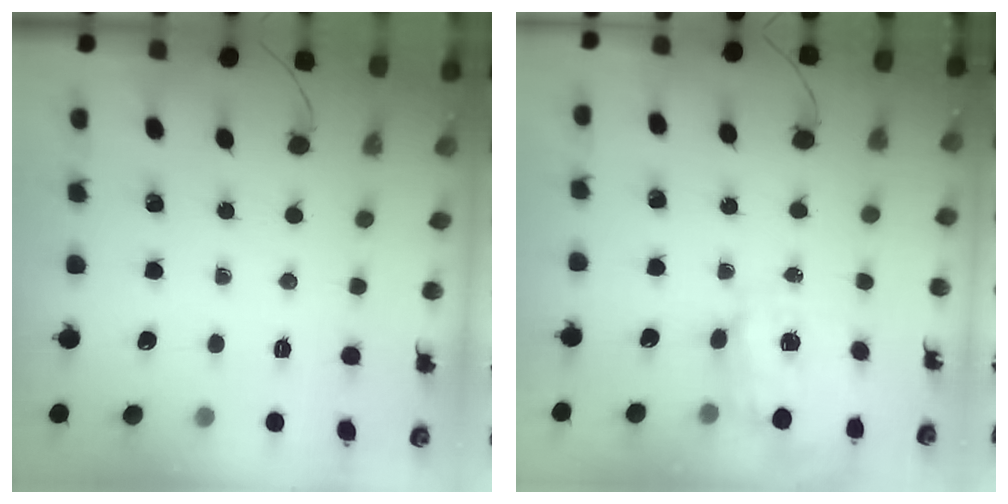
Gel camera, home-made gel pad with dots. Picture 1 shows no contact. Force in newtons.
{"total": 3.6, "press": 3.5, "slide": 1.0}